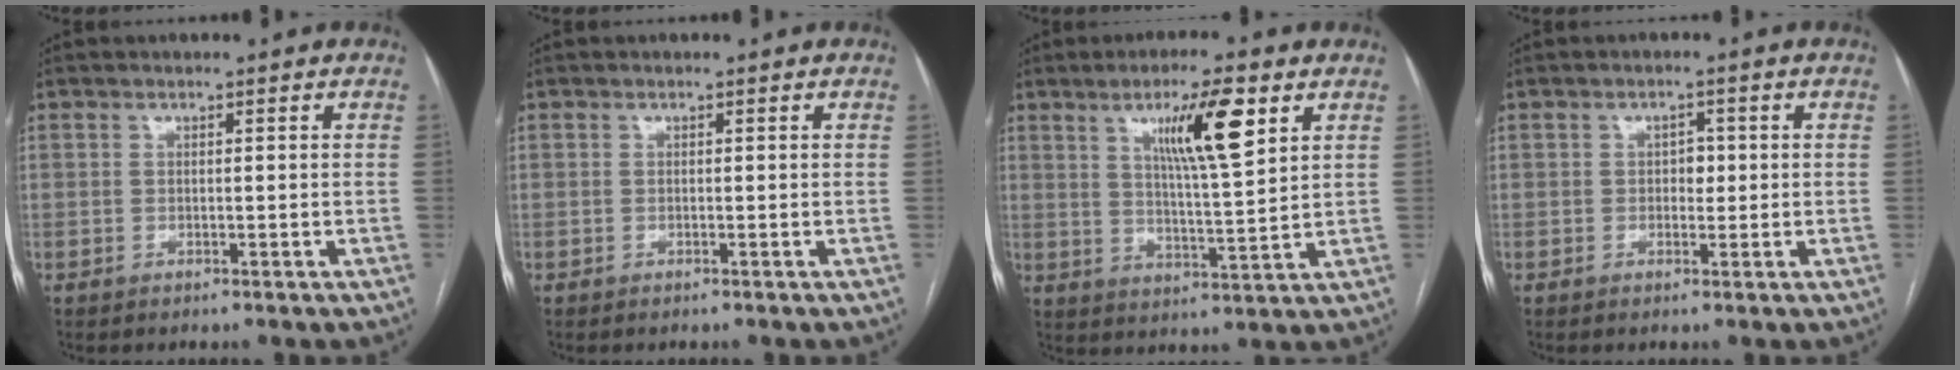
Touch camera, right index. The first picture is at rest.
{"total": 0.0}
{"total": 10.6, "force": [5.0, 0.9, 9.3], "torque": [-0.156, 0.000, 0.083]}
{"total": 1.9, "force": [0.1, 1.3, 1.4], "torque": [-0.015, 0.003, 0.000]}